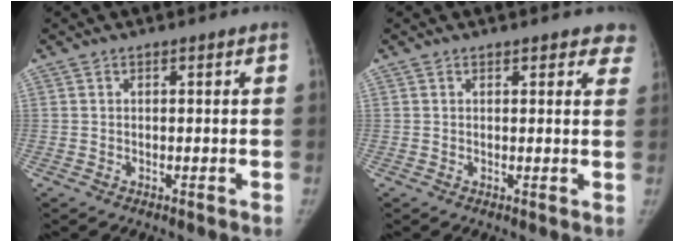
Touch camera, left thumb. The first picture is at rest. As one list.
[{"total": 4.6, "force": [3.9, 2.0, 1.5], "torque": [0.023, -0.012, 0.031]}]